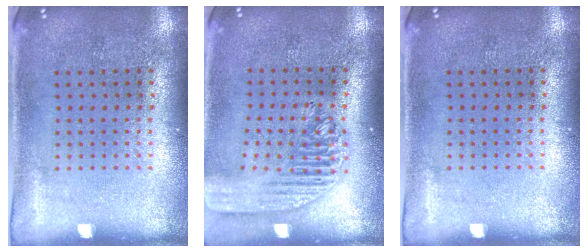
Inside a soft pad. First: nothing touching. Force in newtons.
{"total": 2.1, "press": 1.8, "slide": 1.1}
{"total": 0.0}